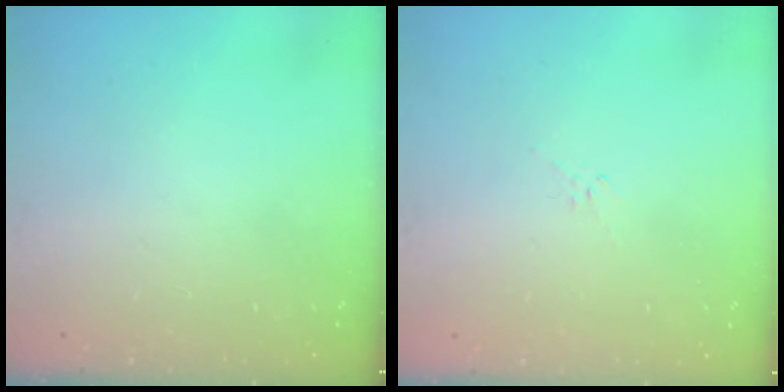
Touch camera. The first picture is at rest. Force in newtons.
{"total": 2.1, "press": 2.0, "slide": 0.6}